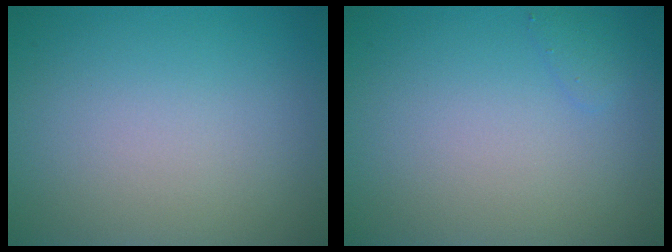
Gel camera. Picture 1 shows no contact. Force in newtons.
{"total": 0.8, "press": 0.8, "slide": 0.1}